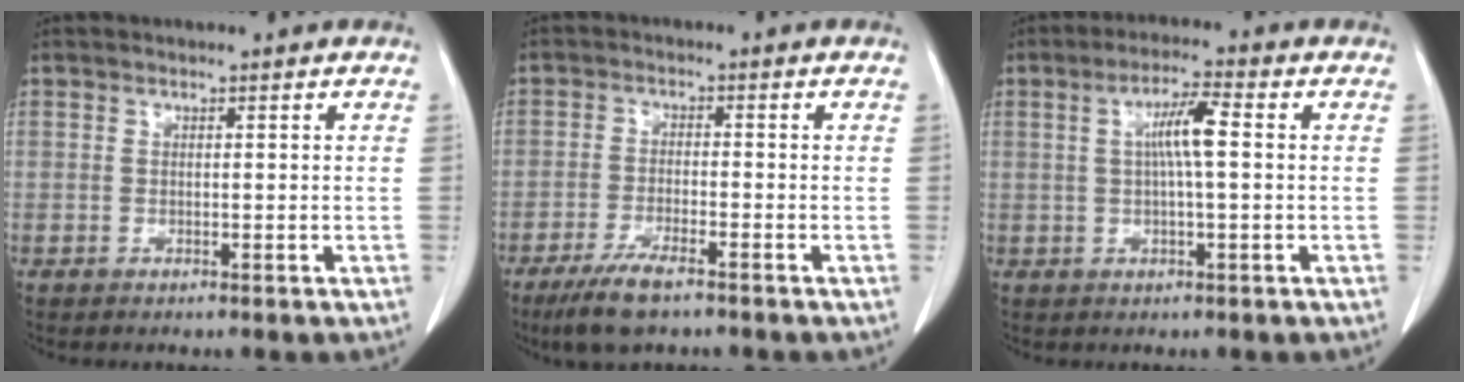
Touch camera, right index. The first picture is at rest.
{"total": 6.5, "force": [-4.6, 1.1, 4.4], "torque": [-0.090, -0.014, -0.081]}
{"total": 5.7, "force": [0.8, 0.4, 5.7], "torque": [-0.105, 0.010, 0.012]}